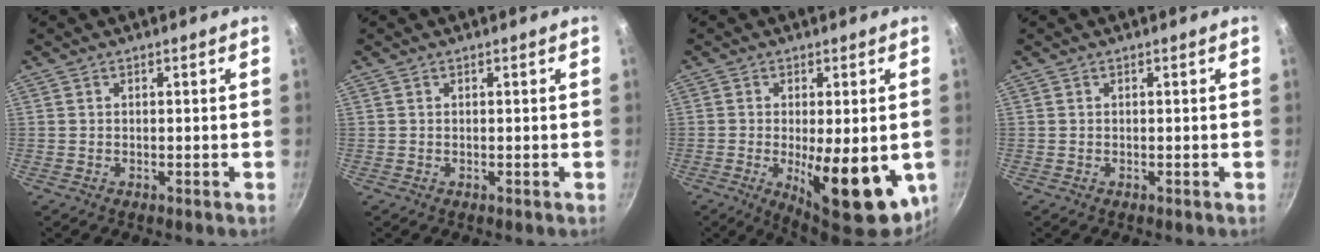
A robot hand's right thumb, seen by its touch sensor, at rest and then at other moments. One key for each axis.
{"total": 0.0}
{"total": 15.8, "fx": -3.2, "fy": 5.7, "fz": 14.4, "tx": -0.179, "ty": -0.012, "tz": -0.032}
{"total": 0.0}